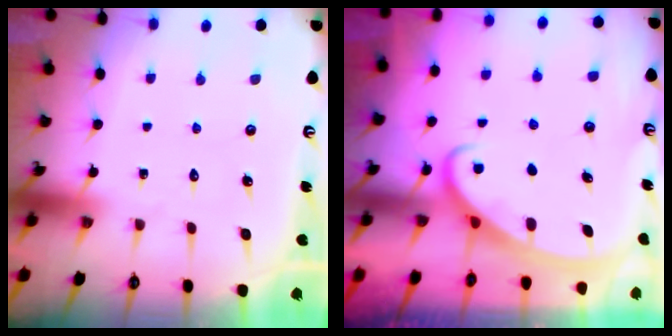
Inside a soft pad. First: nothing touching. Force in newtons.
{"total": 2.7, "press": 2.7, "slide": 0.4}